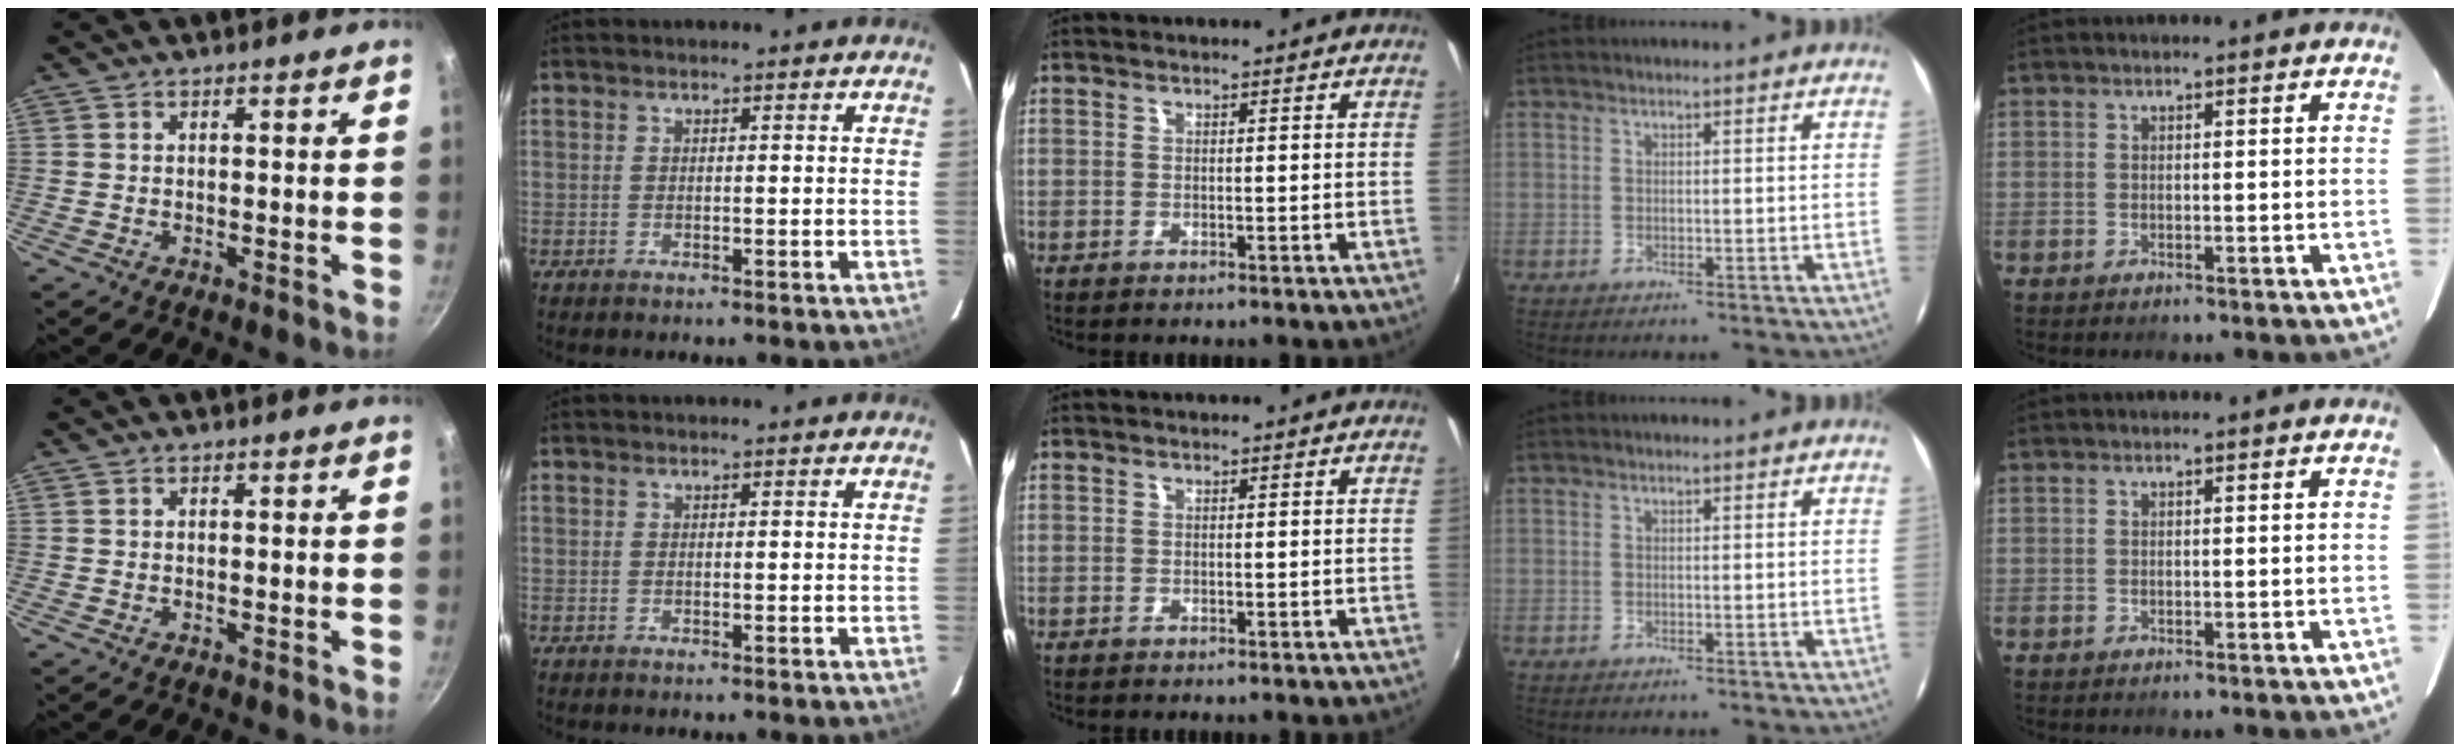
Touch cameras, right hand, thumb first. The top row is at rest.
{}